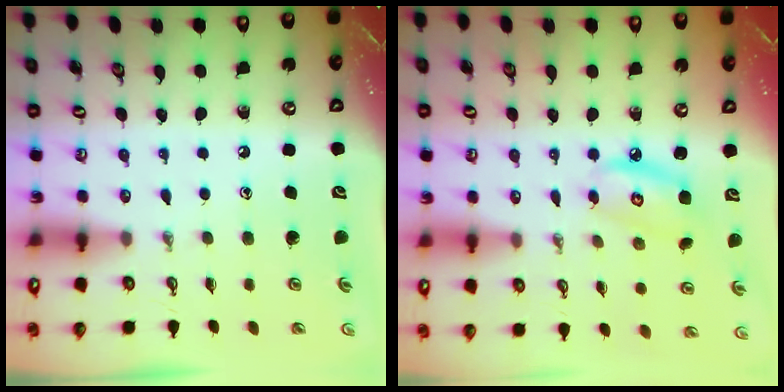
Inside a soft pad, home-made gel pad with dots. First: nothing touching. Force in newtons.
{"total": 7.0, "press": 6.9, "slide": 0.5}